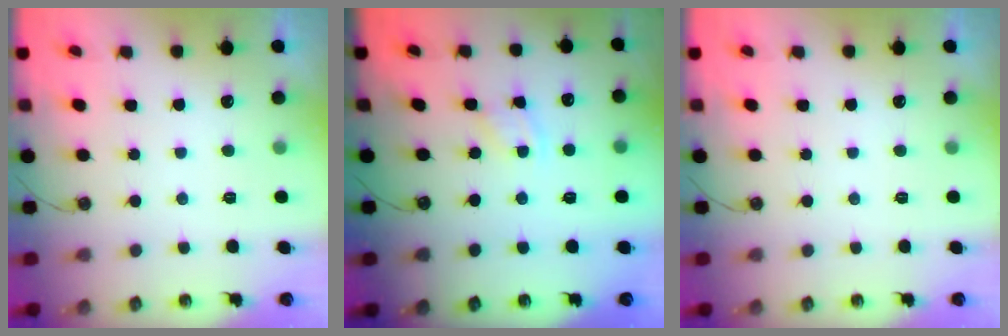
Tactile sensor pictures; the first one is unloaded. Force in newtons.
{"total": 3.4, "press": 3.4, "slide": 0.5}
{"total": 0.0}